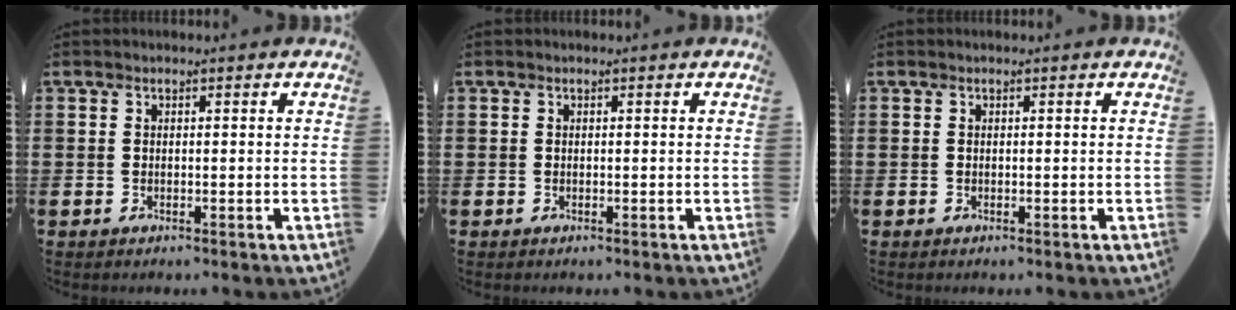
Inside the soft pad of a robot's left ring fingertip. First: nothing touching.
{"total": 0.0}
{"total": 0.0}